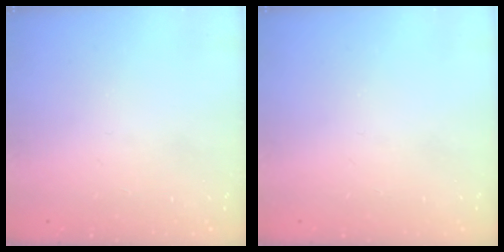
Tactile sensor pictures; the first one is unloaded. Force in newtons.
{"total": 0.0}